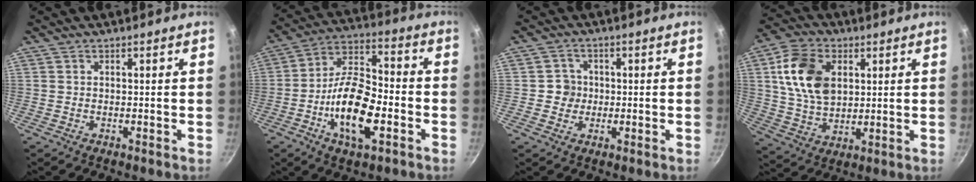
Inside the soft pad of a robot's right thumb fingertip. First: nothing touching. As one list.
[{"total": 15.6, "force": [-4.9, 7.1, 12.9], "torque": [-0.226, 0.037, -0.097]}, {"total": 3.6, "force": [-0.1, 3.6, 0.8], "torque": [0.014, 0.007, -0.008]}, {"total": 14.3, "force": [3.6, 9.7, 9.8], "torque": [-0.165, -0.004, 0.069]}]